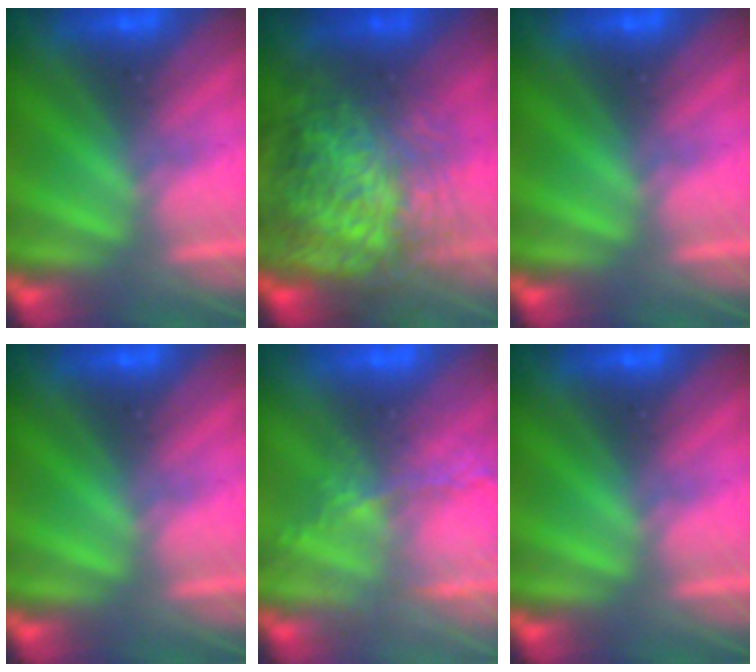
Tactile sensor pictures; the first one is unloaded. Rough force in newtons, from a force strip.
{"total": 7.8}
{"total": 0.0}
{"total": 0.0}
{"total": 5.5}
{"total": 0.0}